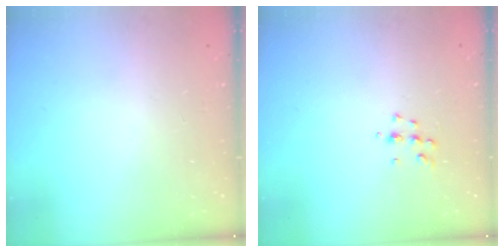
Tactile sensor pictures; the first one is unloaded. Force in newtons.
{"total": 4.7, "press": 4.6, "slide": 0.8}